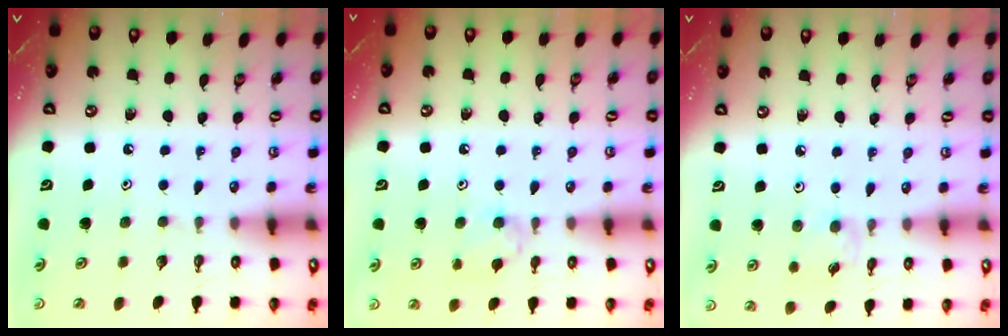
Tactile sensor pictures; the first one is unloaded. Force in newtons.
{"total": 7.2, "press": 7.1, "slide": 1.1}
{"total": 3.6, "press": 3.6, "slide": 0.5}